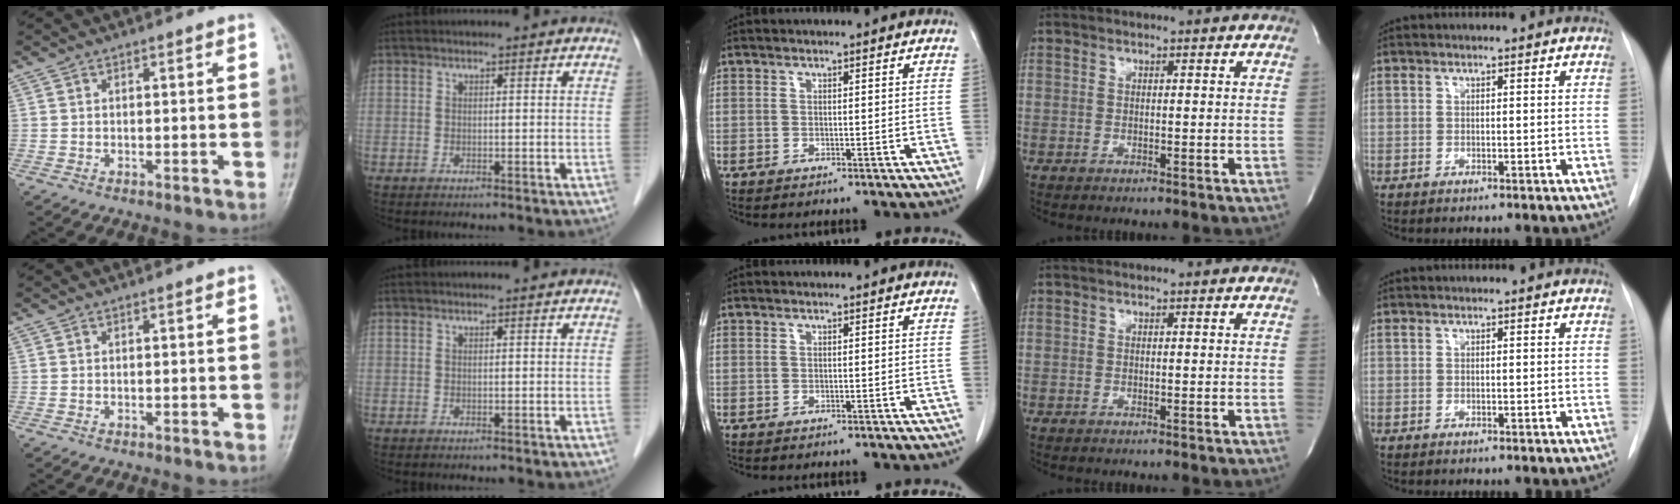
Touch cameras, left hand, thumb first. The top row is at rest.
{}